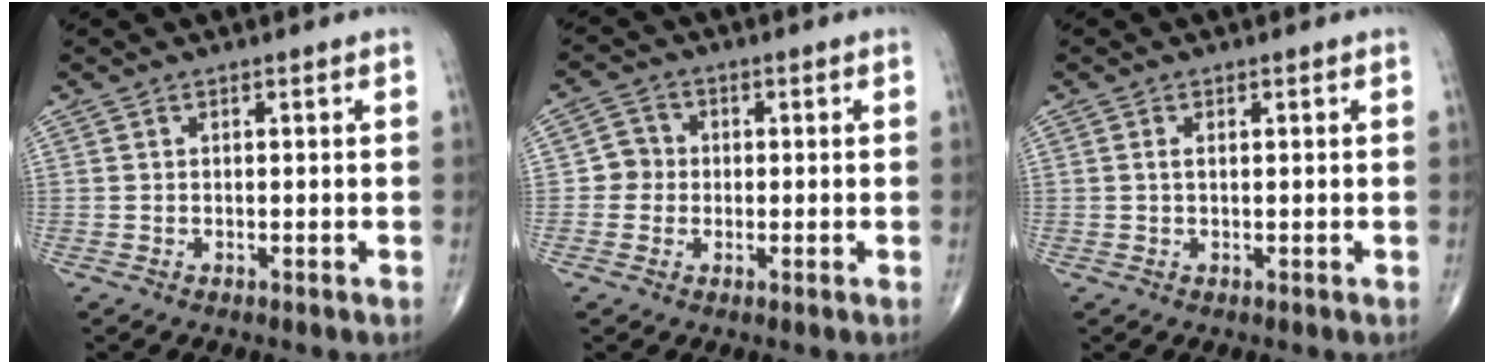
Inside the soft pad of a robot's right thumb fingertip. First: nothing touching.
{"total": 4.0, "force": [-0.3, 3.8, 1.0], "torque": [0.006, 0.009, -0.015]}
{"total": 1.1, "force": [0.2, 0.5, 0.9], "torque": [-0.024, 0.005, 0.005]}